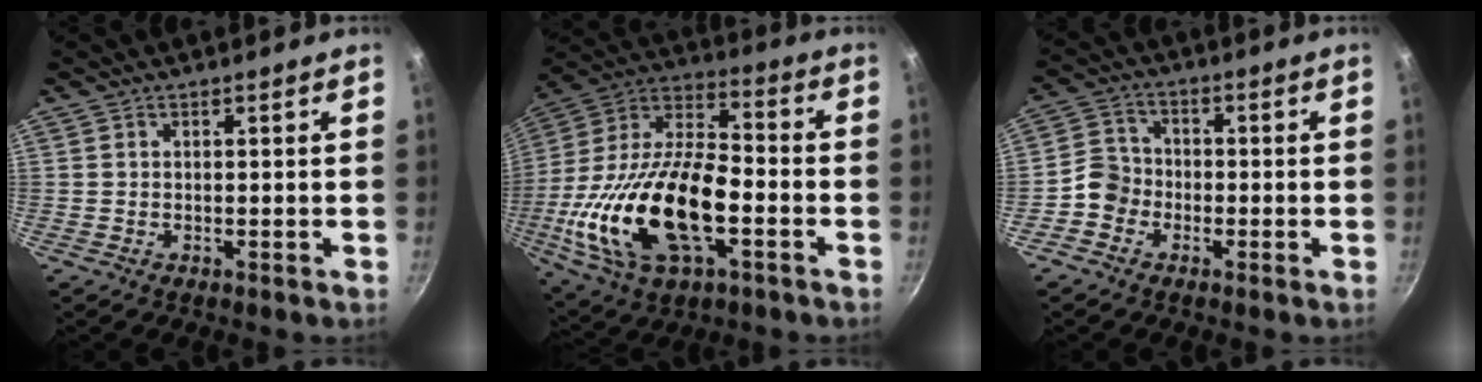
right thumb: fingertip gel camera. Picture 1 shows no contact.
{"total": 26.4, "force": [-6.3, 13.4, 21.9], "torque": [-0.418, 0.029, -0.116]}
{"total": 5.3, "force": [-2.3, 4.5, 1.5], "torque": [-0.001, 0.028, -0.058]}